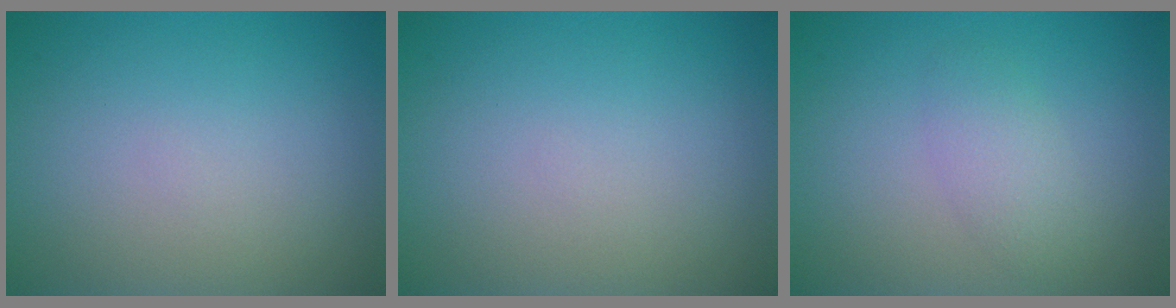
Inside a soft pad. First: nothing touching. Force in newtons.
{"total": 0.0}
{"total": 2.1, "press": 2.1, "slide": 0.0}